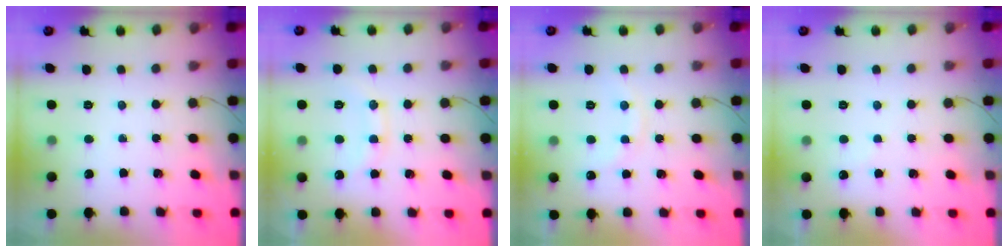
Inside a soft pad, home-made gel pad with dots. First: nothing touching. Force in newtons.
{"total": 10.9, "press": 10.8, "slide": 0.9}
{"total": 8.4, "press": 8.3, "slide": 1.6}
{"total": 5.2, "press": 5.1, "slide": 0.9}